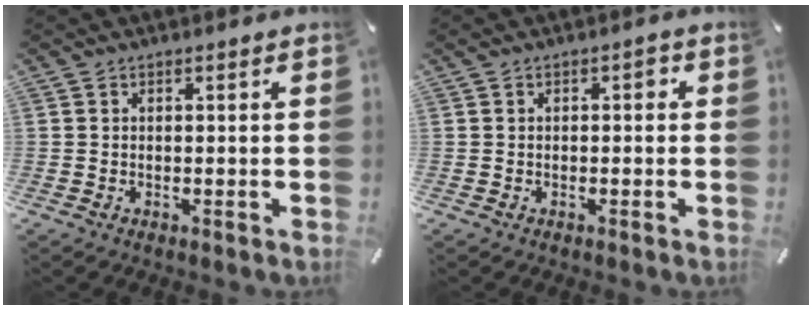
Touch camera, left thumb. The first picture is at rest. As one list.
[{"total": 1.7, "force": [-0.2, 1.1, 1.3], "torque": [-0.017, 0.007, -0.008]}]